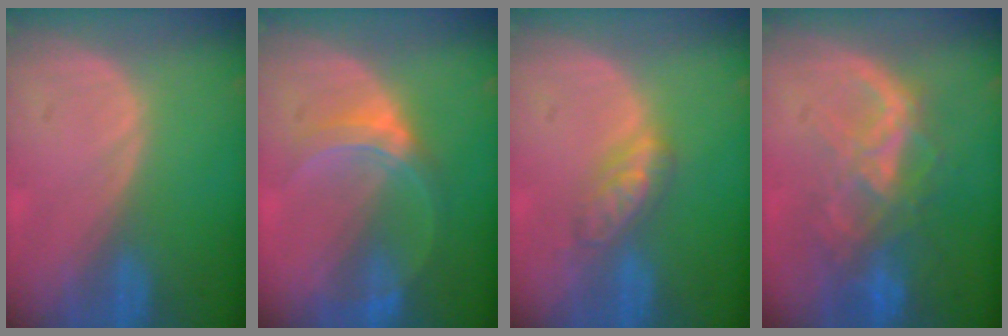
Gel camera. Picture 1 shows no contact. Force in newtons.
{"total": 5.3, "press": 5.3, "slide": 0.5}
{"total": 4.8, "press": 4.5, "slide": 1.6}
{"total": 8.9, "press": 7.5, "slide": 4.7}